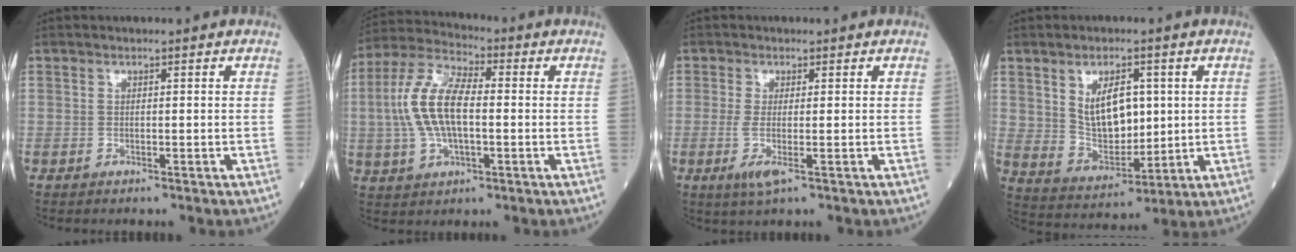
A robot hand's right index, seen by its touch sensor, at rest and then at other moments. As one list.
[{"total": 11.7, "force": [-0.2, 4.9, 10.7], "torque": [-0.240, 0.017, -0.005]}, {"total": 3.5, "force": [-1.3, 0.3, 3.2], "torque": [-0.066, -0.011, -0.024]}, {"total": 9.3, "force": [2.4, 5.0, 7.5], "torque": [-0.139, 0.003, 0.058]}]